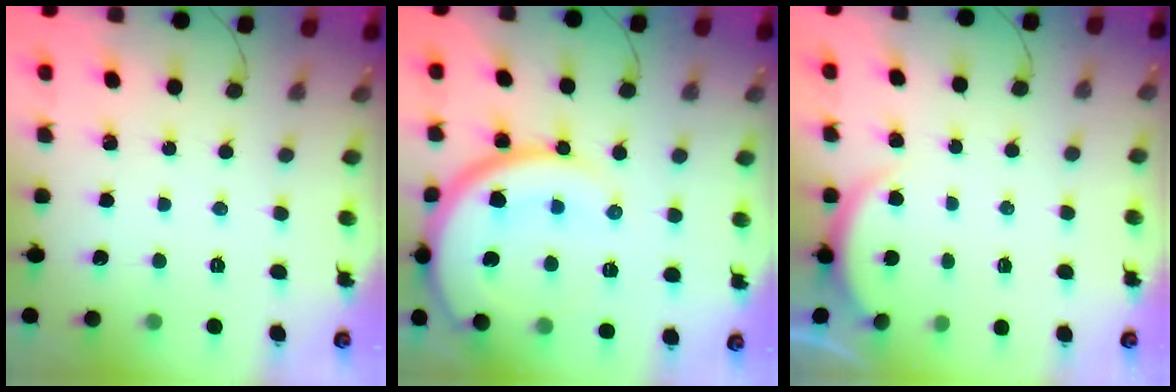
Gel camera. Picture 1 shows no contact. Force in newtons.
{"total": 18.7, "press": 18.6, "slide": 2.1}
{"total": 1.9, "press": 1.9, "slide": 0.5}